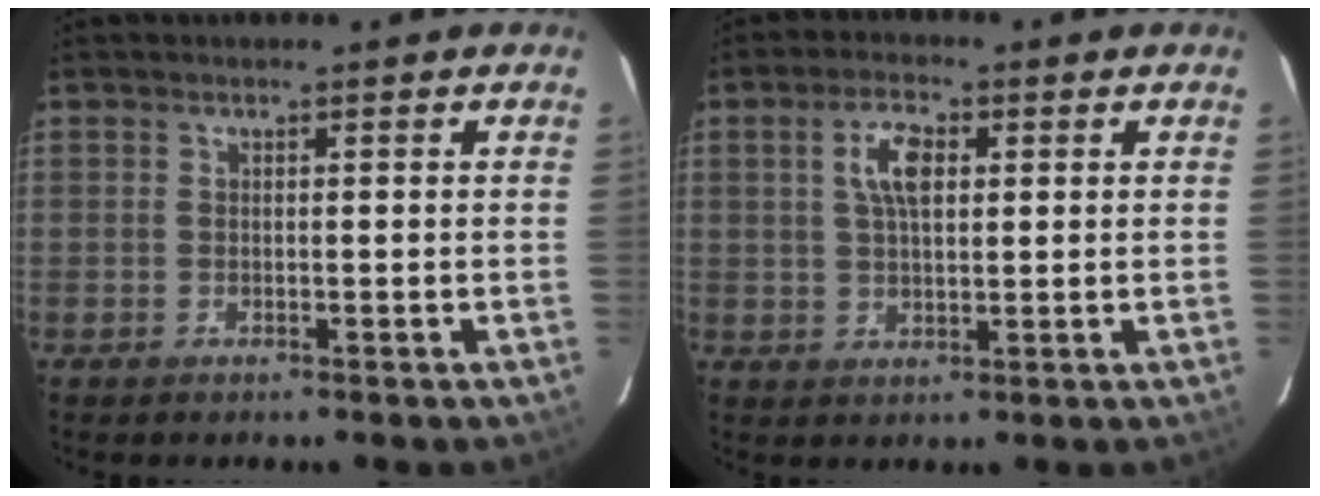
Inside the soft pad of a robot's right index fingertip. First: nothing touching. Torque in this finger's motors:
{"motor_torque": [0.19, -0.02, 0.25, 0.09]}